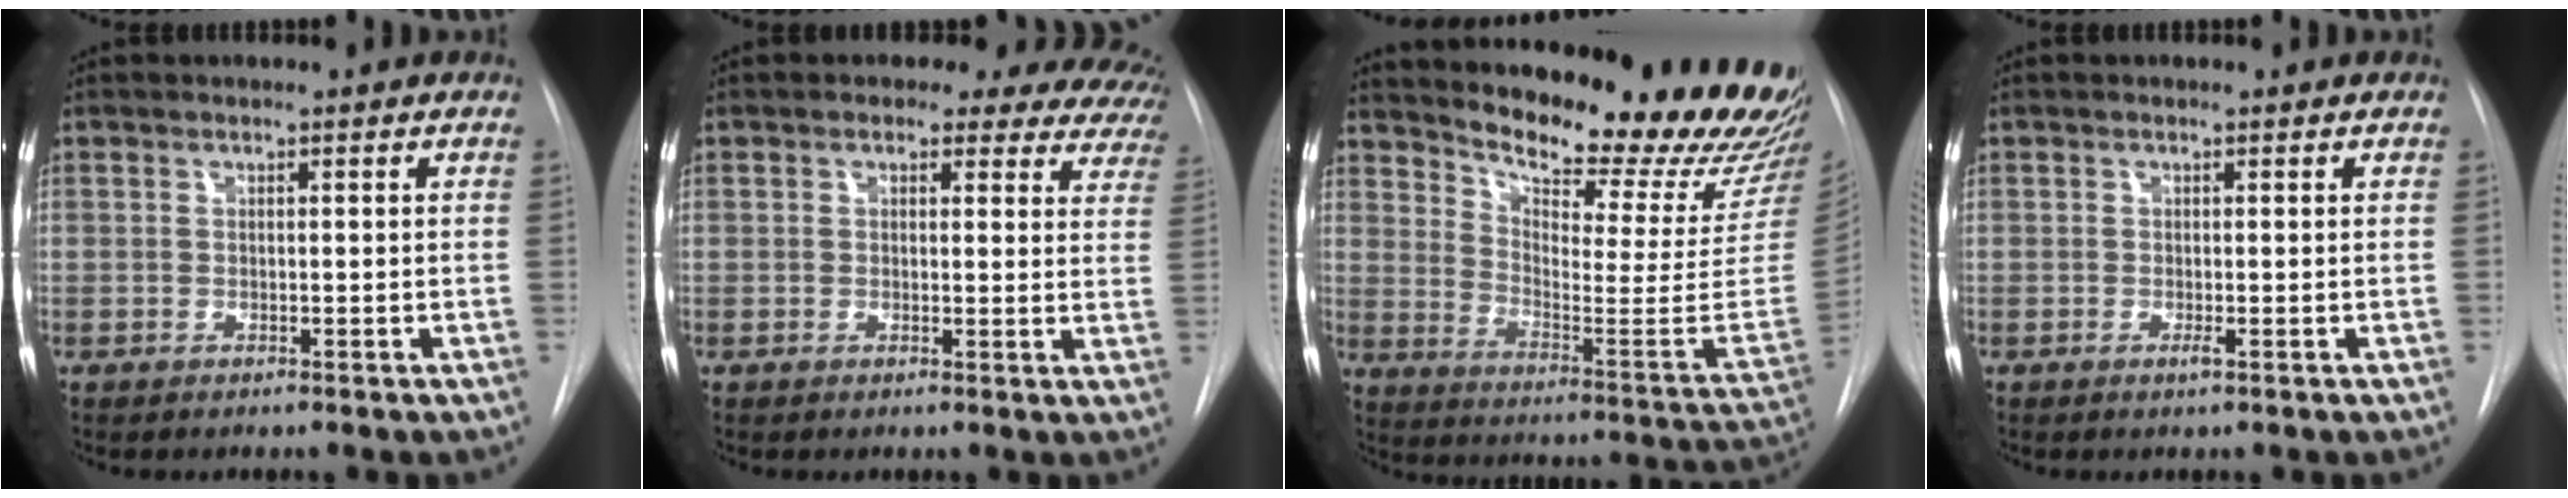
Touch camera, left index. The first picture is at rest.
{"total": 13.7, "force": [12.0, 5.8, 3.3], "torque": [-0.008, -0.018, 0.099]}
{"total": 27.6, "force": [24.7, 4.0, 11.6], "torque": [-0.177, -0.114, 0.311]}
{"total": 0.6, "force": [-0.2, -0.1, 0.6], "torque": [-0.014, -0.001, -0.004]}